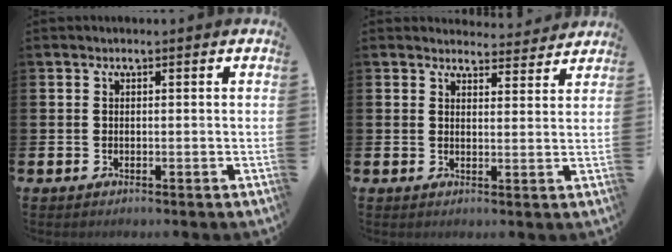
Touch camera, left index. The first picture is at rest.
{"total": 3.5, "force": [3.4, 0.7, -0.1], "torque": [0.009, -0.024, 0.059]}